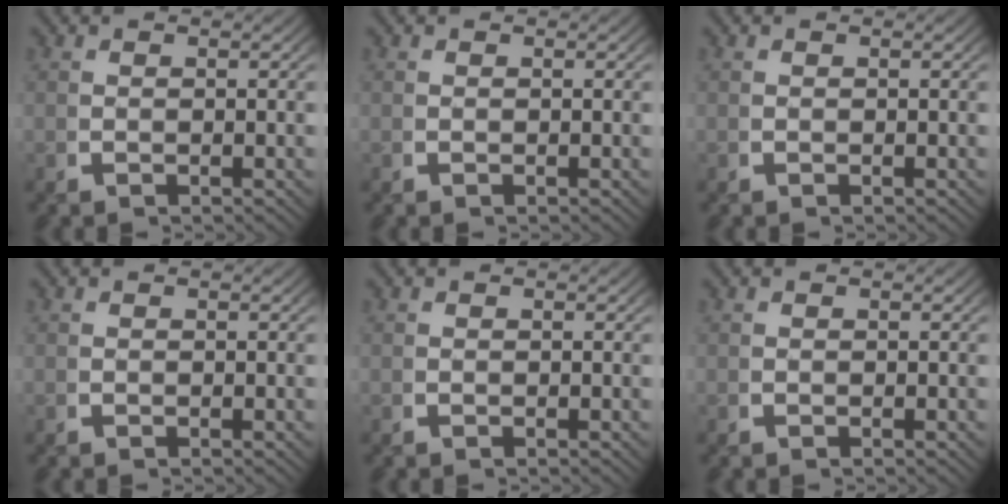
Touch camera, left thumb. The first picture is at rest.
{"total": 0.0}
{"total": 0.0}
{"total": 0.0}
{"total": 0.0}
{"total": 0.0}